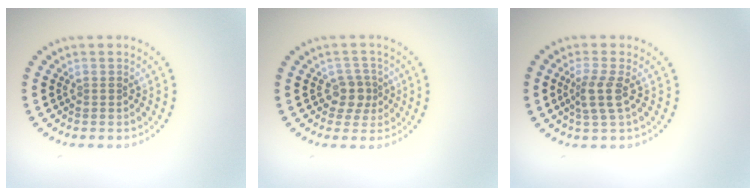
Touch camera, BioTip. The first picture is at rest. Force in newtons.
{"total": 2.2, "press": 1.8, "slide": 1.3}
{"total": 2.3, "press": 1.8, "slide": 1.4}